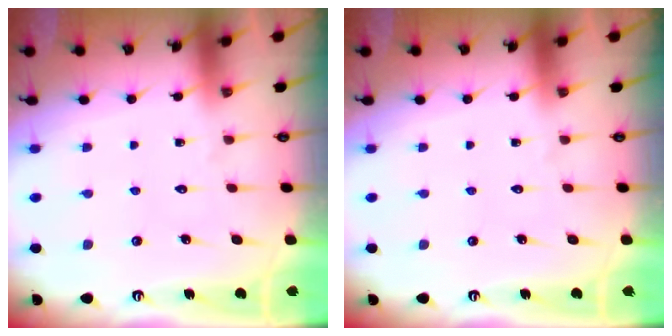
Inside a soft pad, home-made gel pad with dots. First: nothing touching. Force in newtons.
{"total": 0.0}